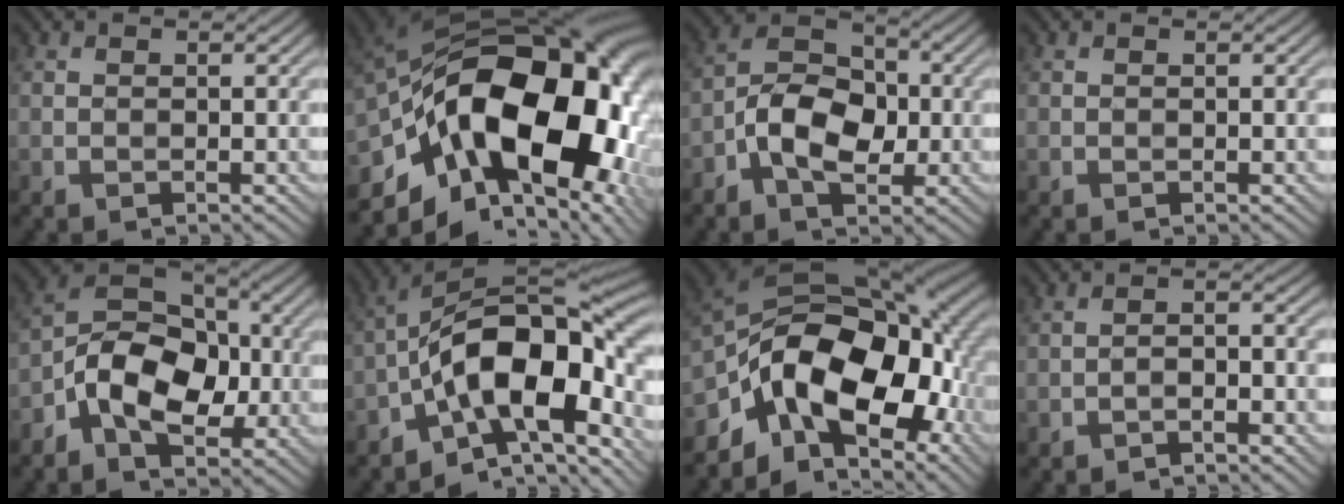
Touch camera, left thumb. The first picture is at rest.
{"total": 22.0, "force": [-3.8, 13.2, 17.1], "torque": [-0.322, -0.039, -0.043]}
{"total": 8.1, "force": [-2.4, 5.0, 5.9], "torque": [-0.106, 0.011, -0.056]}
{"total": 0.0}
{"total": 10.4, "force": [-3.4, 6.6, 7.3], "torque": [-0.133, 0.007, -0.078]}
{"total": 17.1, "force": [-5.0, 8.5, 14.0], "torque": [-0.206, 0.014, -0.110]}
{"total": 15.6, "force": [-5.2, 9.5, 11.2], "torque": [-0.181, -0.002, -0.112]}
{"total": 2.1, "force": [-1.6, 0.4, 1.2], "torque": [-0.020, 0.005, -0.033]}